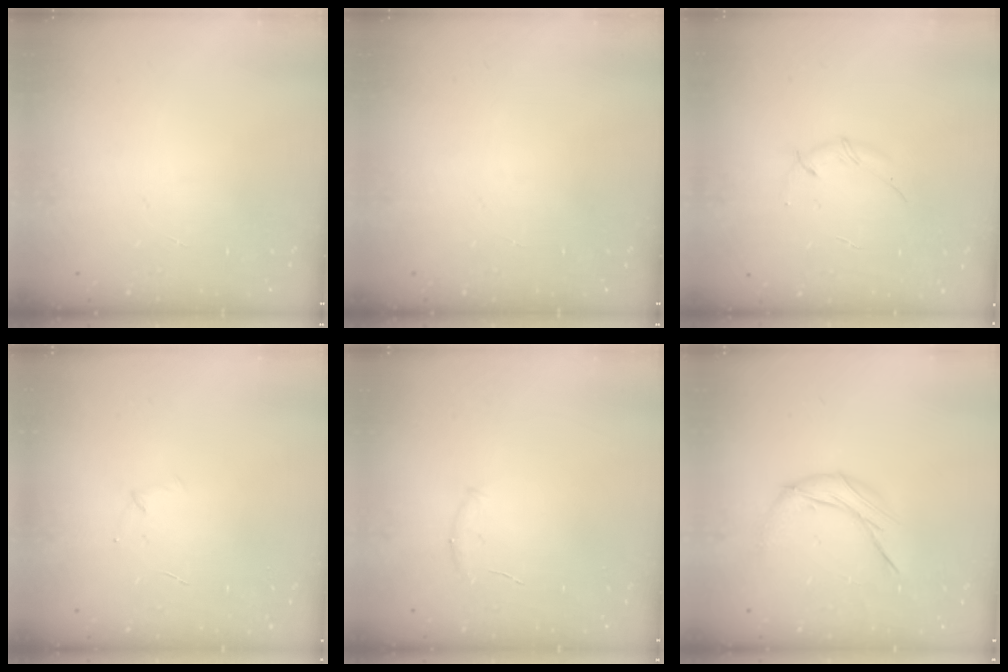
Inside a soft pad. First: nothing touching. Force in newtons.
{"total": 0.0}
{"total": 3.0, "press": 2.9, "slide": 0.8}
{"total": 3.6, "press": 3.5, "slide": 0.9}
{"total": 5.5, "press": 5.4, "slide": 1.3}
{"total": 7.8, "press": 7.8, "slide": 0.1}